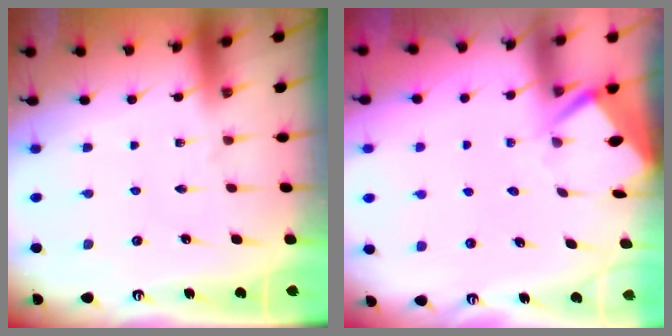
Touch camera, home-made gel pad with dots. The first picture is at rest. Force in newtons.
{"total": 3.4, "press": 3.4, "slide": 0.3}